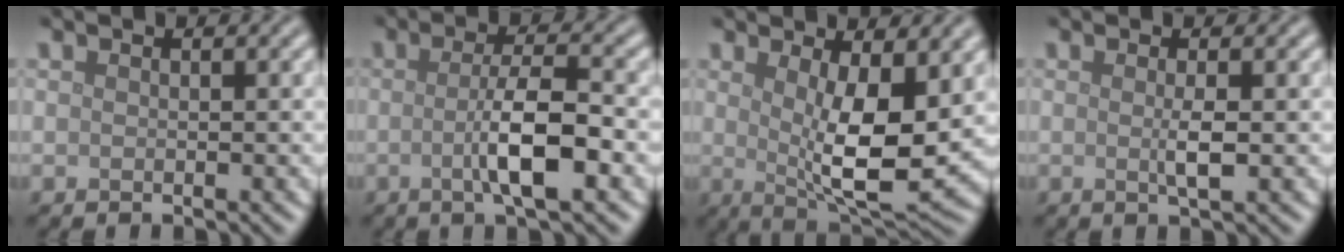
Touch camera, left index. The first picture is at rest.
{"total": 5.1, "force": [-0.9, 1.0, 4.9], "torque": [-0.084, 0.002, -0.020]}
{"total": 8.1, "force": [0.8, 2.5, 7.7], "torque": [-0.127, -0.016, 0.021]}
{"total": 1.7, "force": [0.0, 0.2, 1.7], "torque": [-0.033, 0.000, -0.002]}